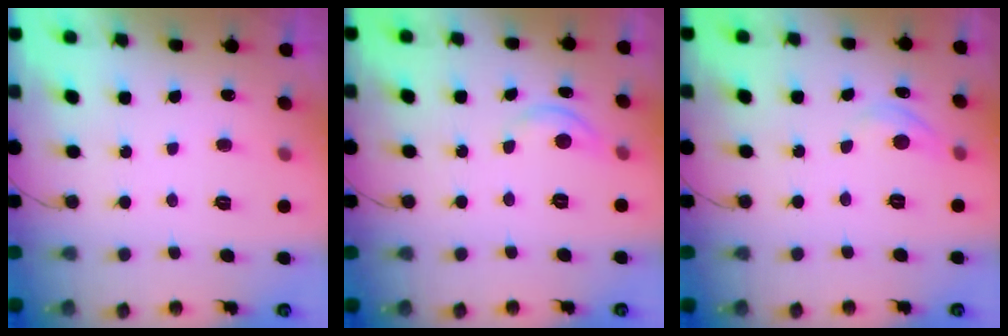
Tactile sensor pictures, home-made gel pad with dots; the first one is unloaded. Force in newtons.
{"total": 4.3, "press": 4.2, "slide": 0.2}
{"total": 5.2, "press": 5.1, "slide": 0.7}